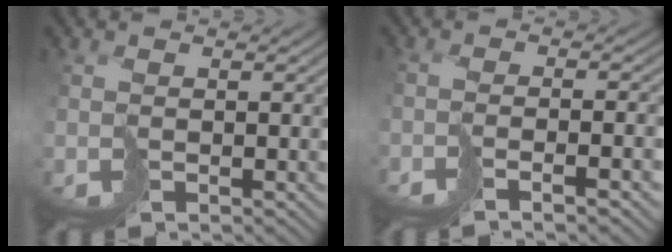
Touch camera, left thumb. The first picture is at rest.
{"total": 3.0, "force": [-2.2, -0.5, 2.0], "torque": [-0.021, 0.001, -0.042]}